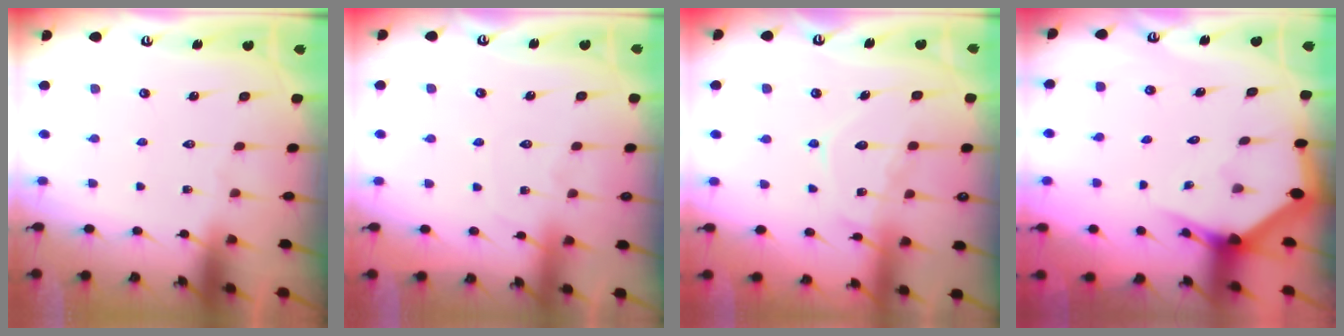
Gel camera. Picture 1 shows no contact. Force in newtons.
{"total": 5.8, "press": 5.7, "slide": 0.7}
{"total": 12.1, "press": 12.0, "slide": 1.0}
{"total": 2.9, "press": 2.9, "slide": 0.2}